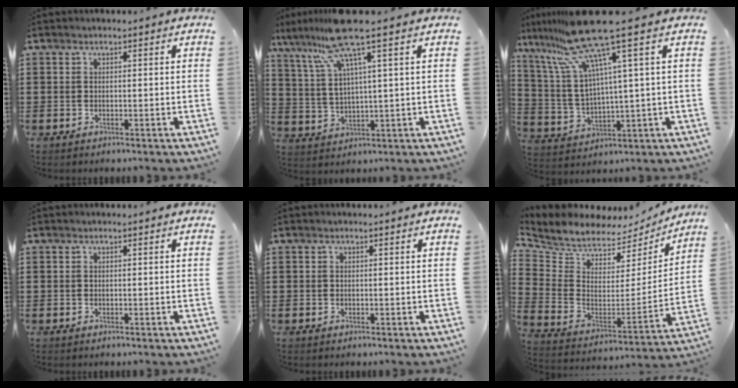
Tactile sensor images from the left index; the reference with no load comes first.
{"total": 9.0, "force": [5.6, 0.1, 6.9], "torque": [-0.174, -0.027, 0.091]}
{"total": 13.7, "force": [8.4, 1.1, 10.7], "torque": [-0.270, -0.050, 0.131]}
{"total": 0.0}
{"total": 0.0}
{"total": 6.0, "force": [5.7, 1.8, 0.4], "torque": [-0.050, -0.056, 0.098]}